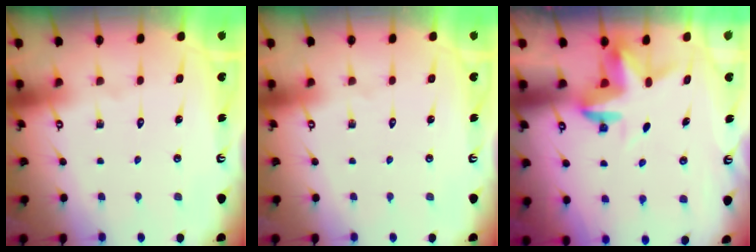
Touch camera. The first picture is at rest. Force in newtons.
{"total": 0.0}
{"total": 3.4, "press": 3.4, "slide": 0.2}